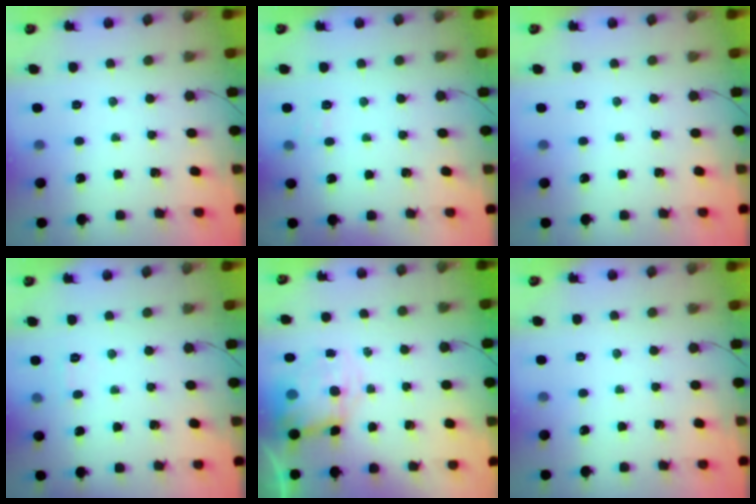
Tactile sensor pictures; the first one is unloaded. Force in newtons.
{"total": 5.6, "press": 5.4, "slide": 1.5}
{"total": 0.0}
{"total": 4.5, "press": 4.4, "slide": 1.1}
{"total": 7.6, "press": 7.5, "slide": 0.7}
{"total": 0.0}